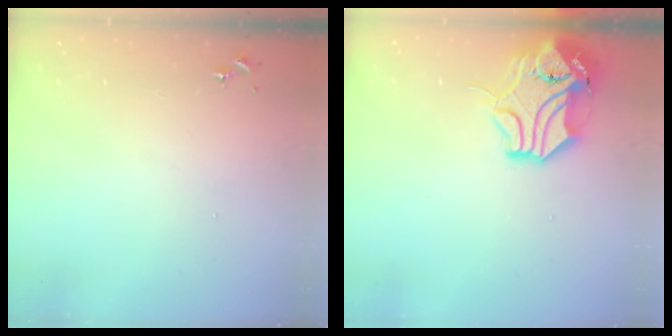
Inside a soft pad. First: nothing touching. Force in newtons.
{"total": 13.7, "press": 13.5, "slide": 1.8}